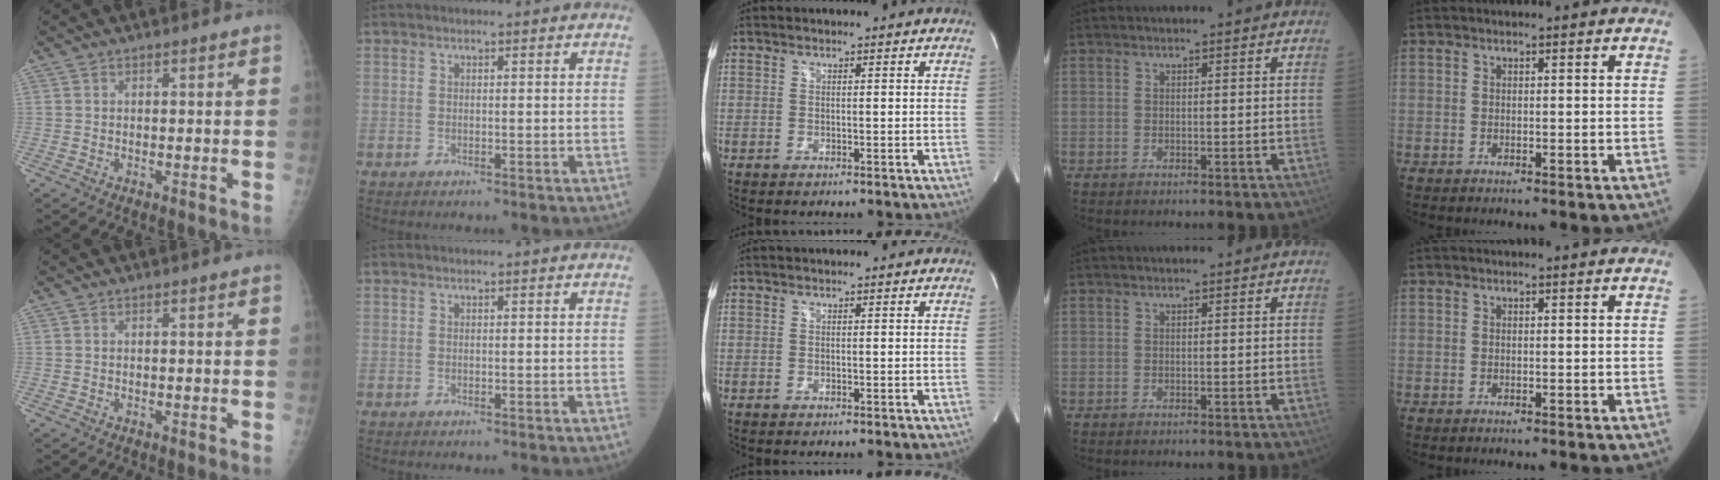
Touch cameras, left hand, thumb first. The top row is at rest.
{}